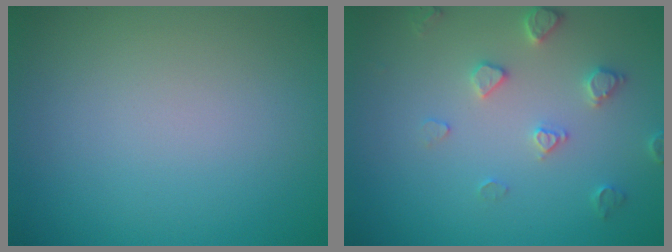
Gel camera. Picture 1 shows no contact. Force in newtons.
{"total": 2.5, "press": 2.4, "slide": 0.5}